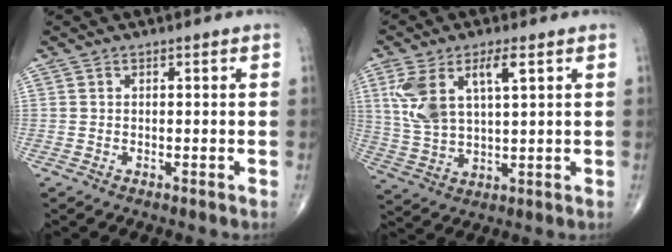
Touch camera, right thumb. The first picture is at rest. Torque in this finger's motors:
{"motor_torque": [0.99, 1.68, 1.10, 0.43, 0.18]}